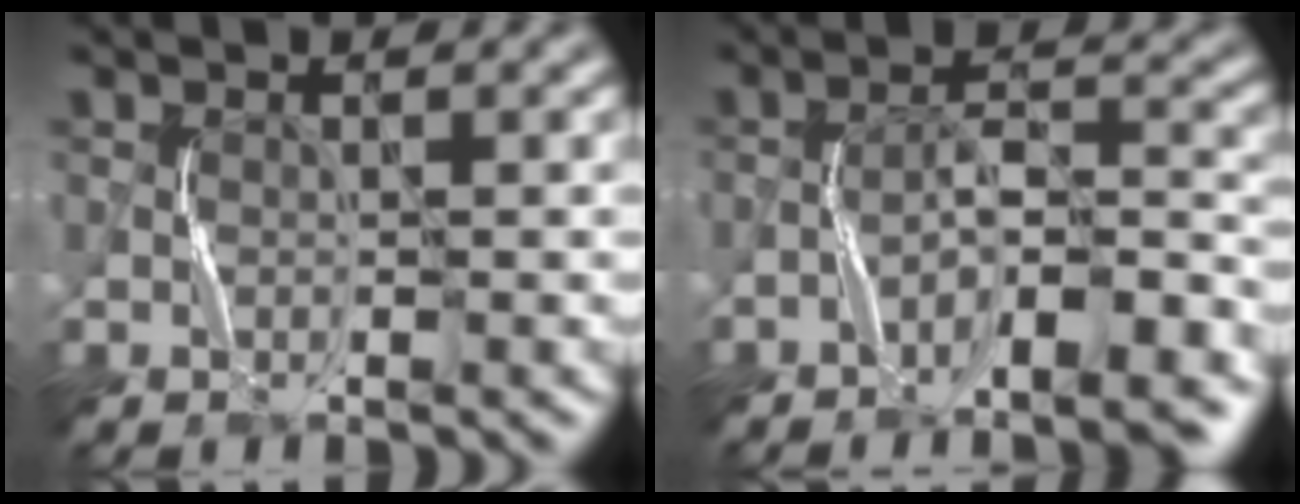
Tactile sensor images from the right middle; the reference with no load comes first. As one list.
[{"total": 7.3, "force": [-5.0, 1.5, 5.2], "torque": [-0.074, 0.015, -0.079]}]